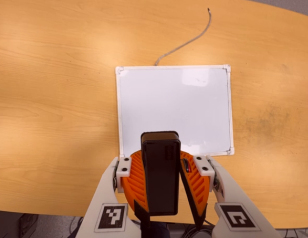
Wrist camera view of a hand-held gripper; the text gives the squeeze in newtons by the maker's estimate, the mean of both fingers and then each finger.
{"total": 8.6, "left": 9.0, "right": 8.2}